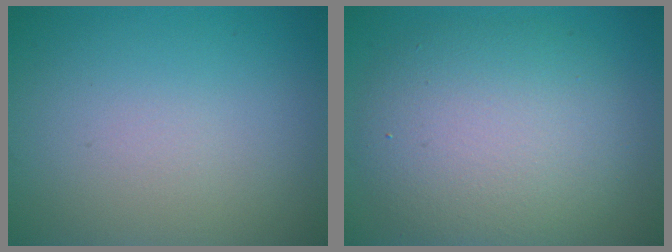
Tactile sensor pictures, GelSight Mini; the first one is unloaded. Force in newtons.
{"total": 7.8, "press": 7.7, "slide": 0.9}